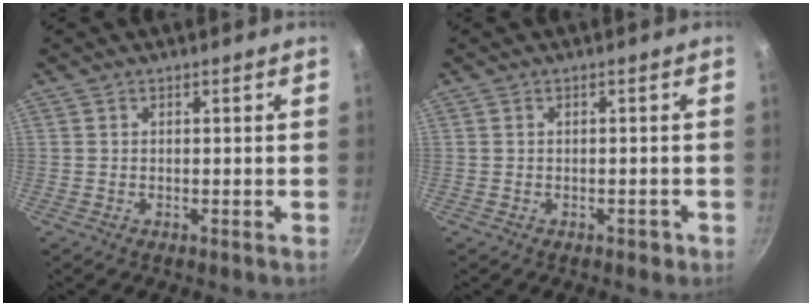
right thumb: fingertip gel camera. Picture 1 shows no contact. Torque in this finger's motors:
{"motor_torque": [-0.24, 0.06, -0.30, 0.09, -0.02]}